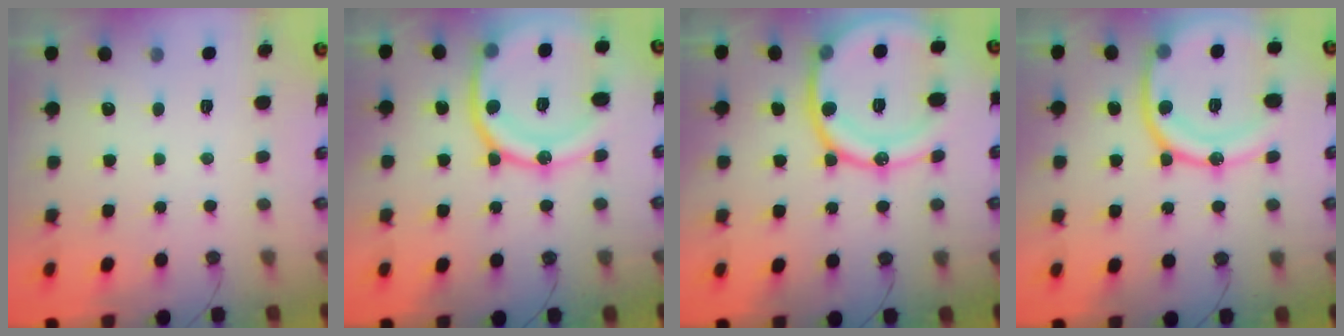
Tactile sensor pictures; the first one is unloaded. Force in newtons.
{"total": 22.3, "press": 22.2, "slide": 2.3}
{"total": 22.1, "press": 22.0, "slide": 2.6}
{"total": 20.3, "press": 20.2, "slide": 2.3}